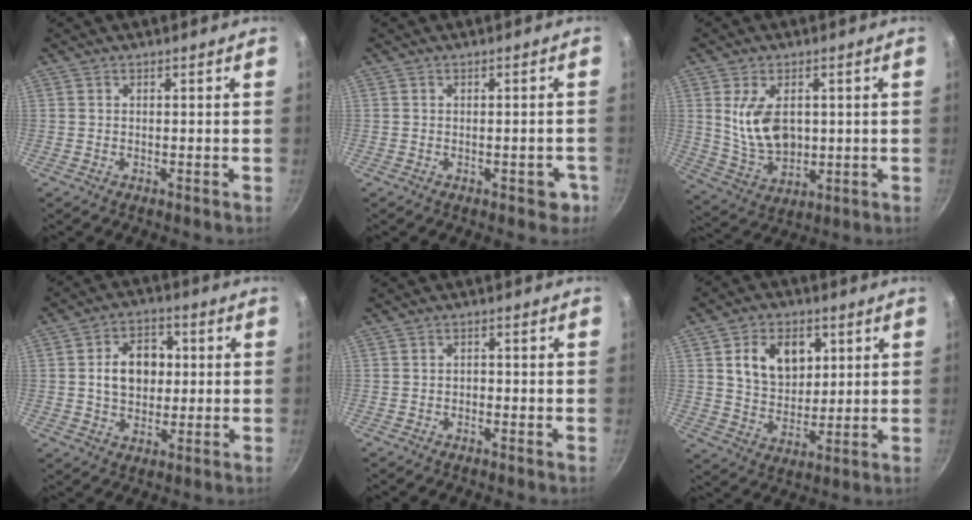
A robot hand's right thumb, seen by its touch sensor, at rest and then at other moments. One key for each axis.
{"total": 3.4, "fx": -1.4, "fy": 1.8, "fz": 2.5, "tx": -0.010, "ty": 0.013, "tz": -0.015}
{"total": 10.8, "fx": 1.6, "fy": 6.8, "fz": 8.2, "tx": -0.133, "ty": -0.022, "tz": 0.045}
{"total": 10.3, "fx": 1.0, "fy": 7.7, "fz": 6.8, "tx": -0.073, "ty": 0.015, "tz": 0.010}
{"total": 1.1, "fx": -0.6, "fy": 0.7, "fz": 0.4, "tx": -0.005, "ty": 0.007, "tz": -0.010}
{"total": 11.9, "fx": 3.7, "fy": 8.7, "fz": 7.3, "tx": -0.088, "ty": -0.013, "tz": 0.064}